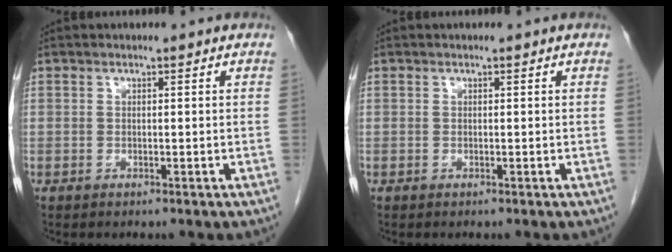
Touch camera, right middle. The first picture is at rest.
{"total": 0.0}